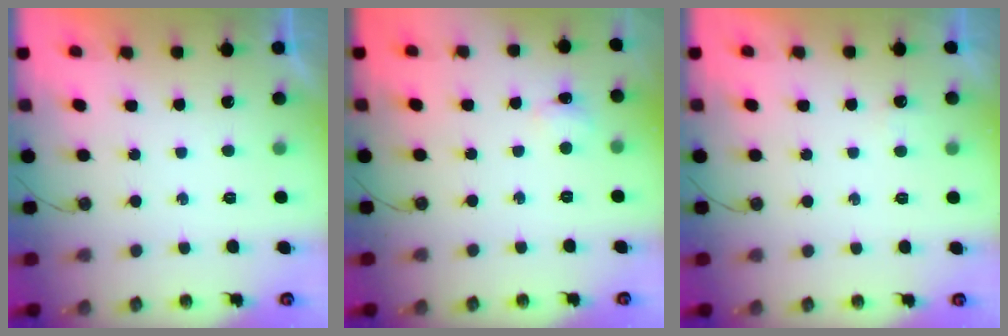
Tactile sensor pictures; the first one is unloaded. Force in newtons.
{"total": 3.4, "press": 2.9, "slide": 1.7}
{"total": 3.2, "press": 3.1, "slide": 0.6}